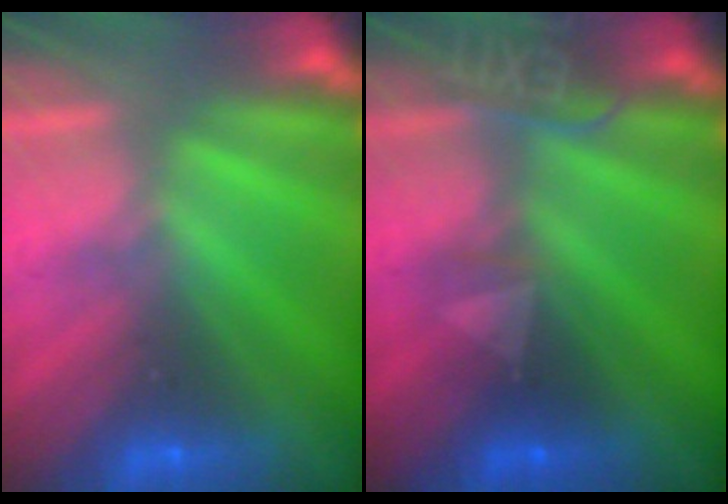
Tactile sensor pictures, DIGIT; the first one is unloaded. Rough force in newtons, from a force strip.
{"total": 2.4}